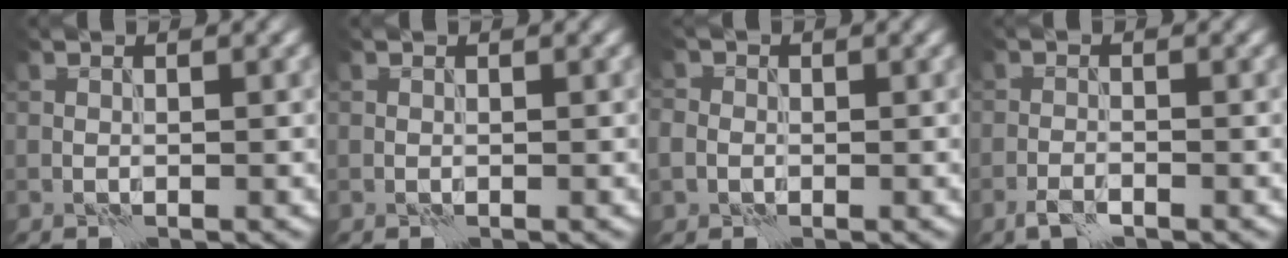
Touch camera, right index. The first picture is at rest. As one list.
[{"total": 0.0}, {"total": 2.4, "force": [0.0, 2.3, 0.8], "torque": [-0.009, 0.009, -0.010]}, {"total": 1.5, "force": [-1.1, 0.5, 1.0], "torque": [-0.022, 0.001, -0.024]}]